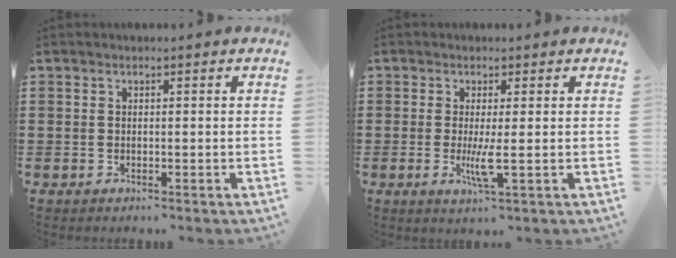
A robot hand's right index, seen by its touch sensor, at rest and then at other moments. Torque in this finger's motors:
{"motor_torque": [0.15, 0.16, 0.30, 0.05]}